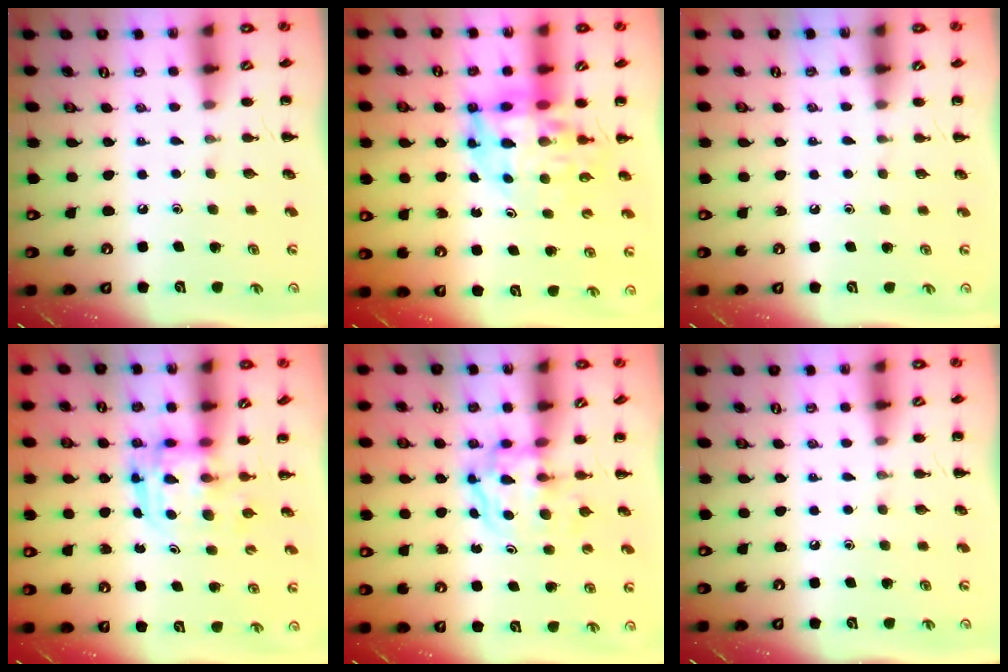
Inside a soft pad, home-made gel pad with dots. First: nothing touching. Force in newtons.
{"total": 11.1, "press": 10.5, "slide": 3.6}
{"total": 0.0}
{"total": 3.0, "press": 3.0, "slide": 0.3}
{"total": 3.7, "press": 3.6, "slide": 0.4}
{"total": 0.0}